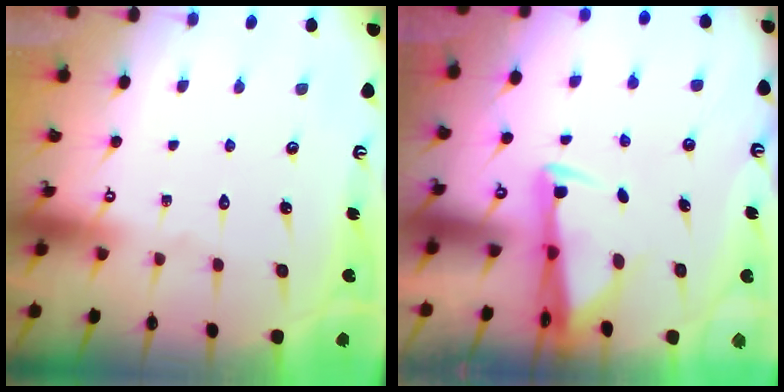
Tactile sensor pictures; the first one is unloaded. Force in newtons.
{"total": 2.8, "press": 2.6, "slide": 0.9}